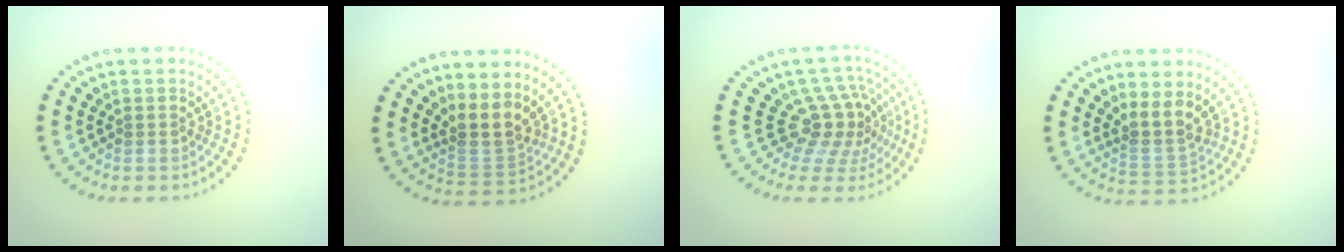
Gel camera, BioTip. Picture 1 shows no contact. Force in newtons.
{"total": 2.7, "press": 2.0, "slide": 1.7}
{"total": 4.0, "press": 2.8, "slide": 2.9}
{"total": 2.9, "press": 2.1, "slide": 1.9}